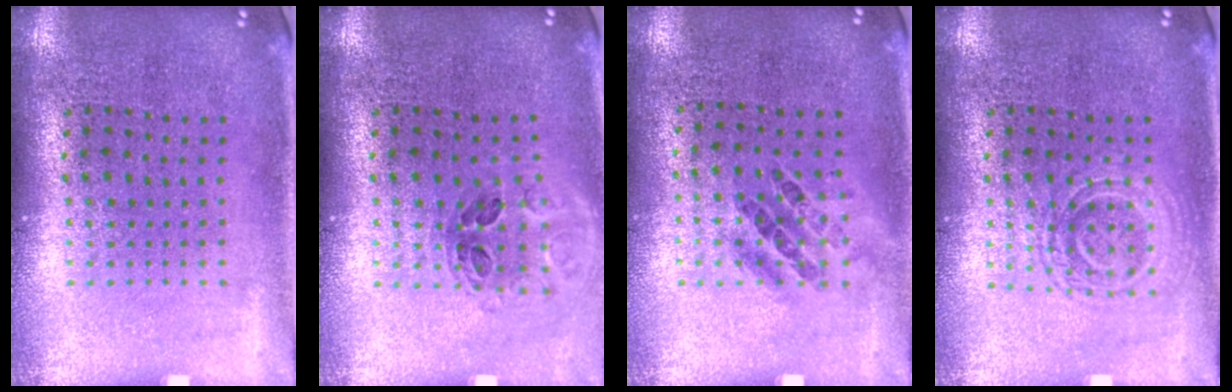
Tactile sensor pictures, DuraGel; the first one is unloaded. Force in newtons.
{"total": 1.0, "press": 1.0, "slide": 0.3}
{"total": 0.9, "press": 0.7, "slide": 0.6}
{"total": 1.2, "press": 1.2, "slide": 0.3}